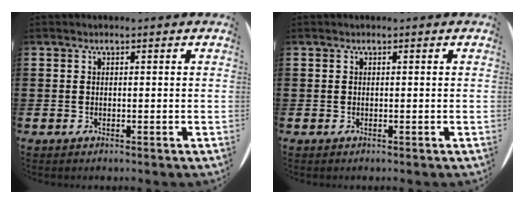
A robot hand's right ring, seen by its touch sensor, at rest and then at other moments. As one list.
[{"total": 0.0}]